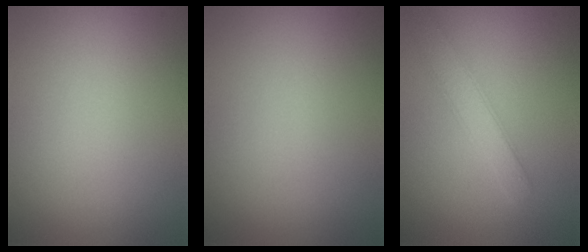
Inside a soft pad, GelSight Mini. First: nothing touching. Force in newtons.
{"total": 0.0}
{"total": 2.8, "press": 2.8, "slide": 0.1}